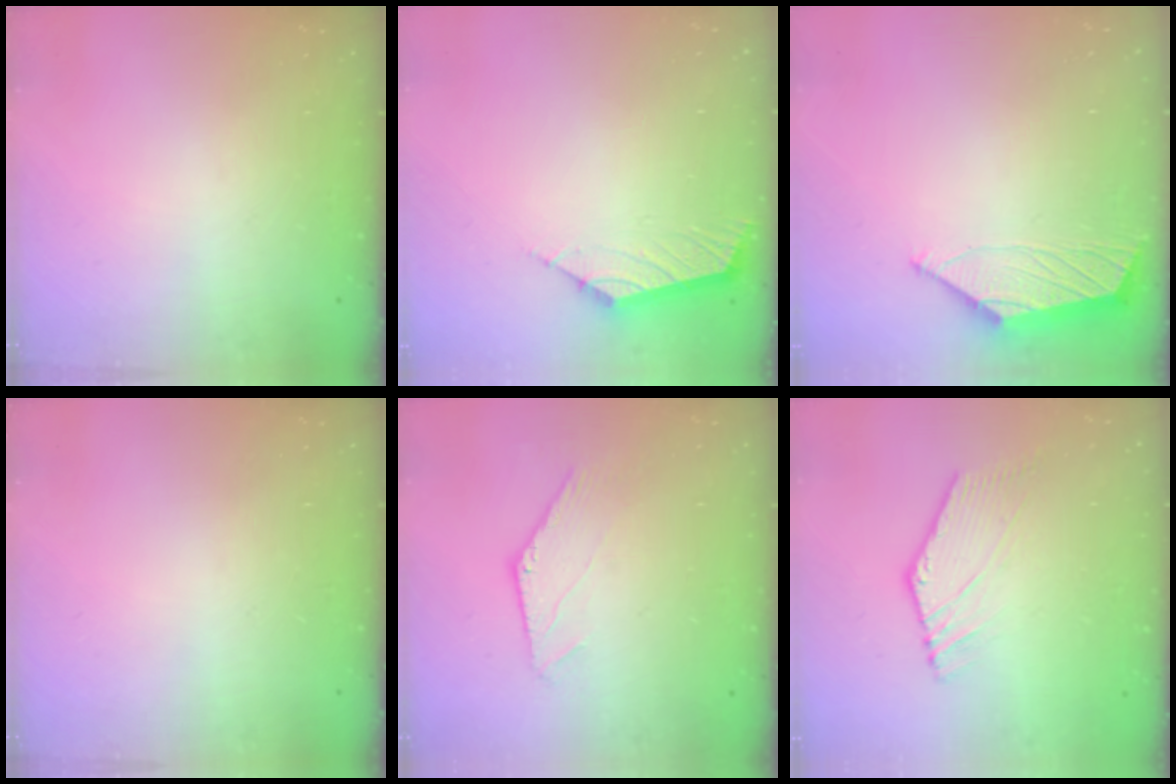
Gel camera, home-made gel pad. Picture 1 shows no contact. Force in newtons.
{"total": 2.9, "press": 2.9, "slide": 0.7}
{"total": 2.4, "press": 2.4, "slide": 0.5}
{"total": 0.0}
{"total": 0.0}
{"total": 1.0, "press": 0.8, "slide": 0.5}